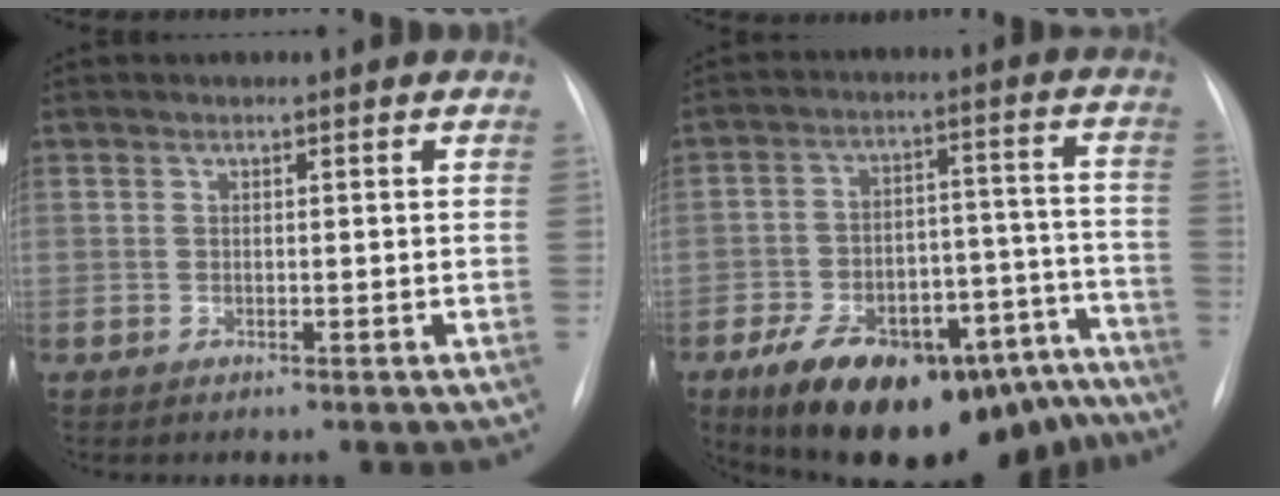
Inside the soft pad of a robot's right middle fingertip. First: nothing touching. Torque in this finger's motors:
{"motor_torque": [1.24, -0.90, 0.46, 0.20]}